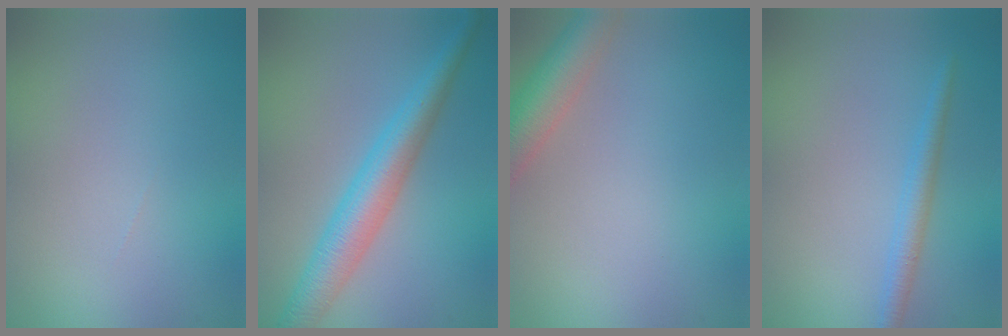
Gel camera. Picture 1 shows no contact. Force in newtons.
{"total": 5.0, "press": 5.0, "slide": 0.0}
{"total": 4.8, "press": 4.8, "slide": 0.2}
{"total": 1.9, "press": 1.8, "slide": 0.2}